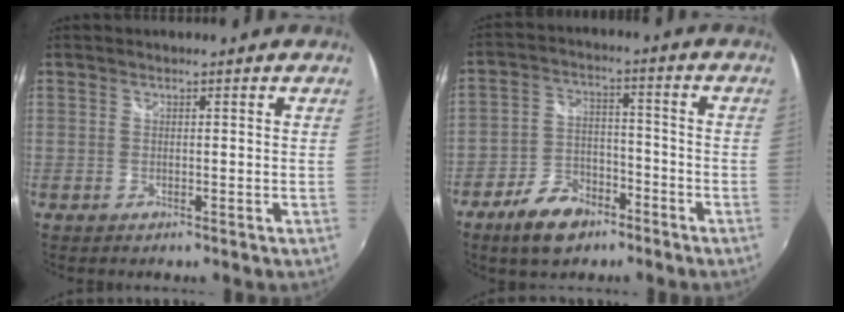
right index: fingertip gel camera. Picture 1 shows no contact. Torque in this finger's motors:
{"motor_torque": [0.81, -0.71, 0.33, 0.03]}